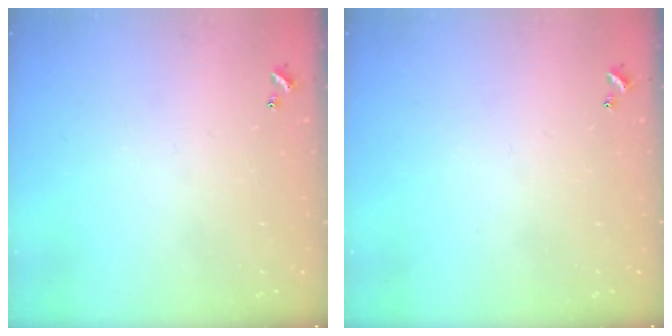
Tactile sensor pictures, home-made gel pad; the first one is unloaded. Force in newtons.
{"total": 0.0}